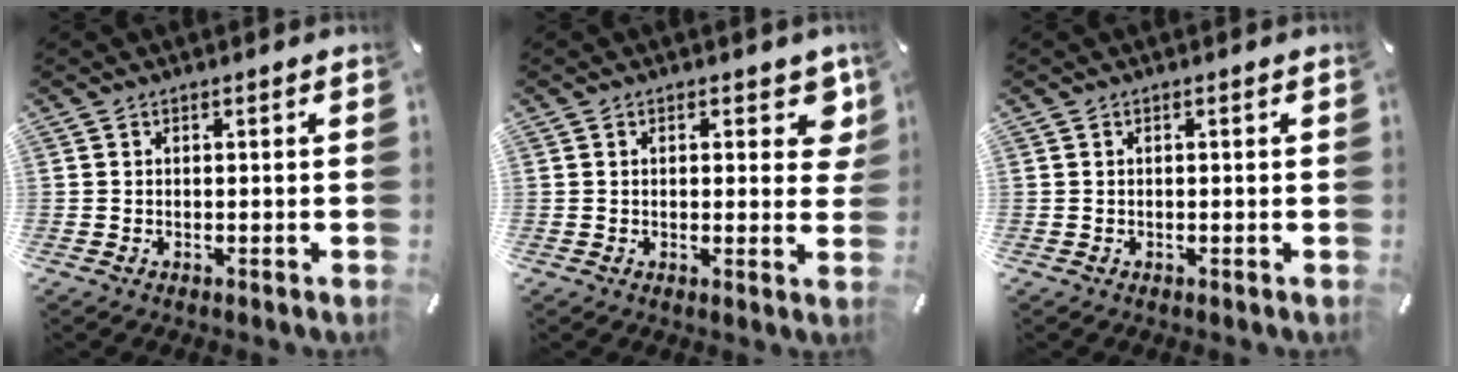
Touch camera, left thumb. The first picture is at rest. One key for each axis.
{"total": 5.6, "fx": 2.3, "fy": 3.0, "fz": 4.1, "tx": -0.032, "ty": -0.012, "tz": 0.030}
{"total": 0.0}